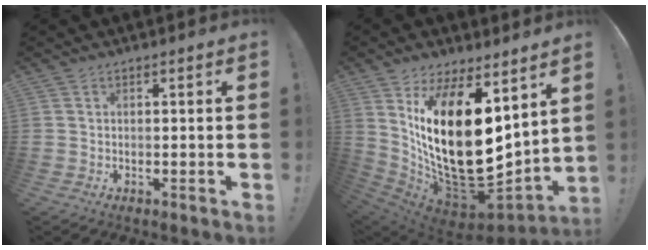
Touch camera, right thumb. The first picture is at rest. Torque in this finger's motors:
{"motor_torque": [-0.23, 2.59, 2.55, 0.22, 0.93]}